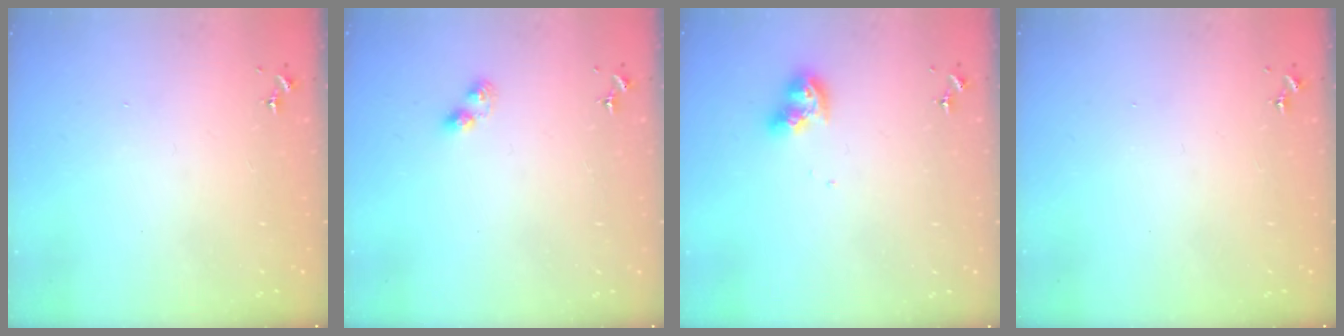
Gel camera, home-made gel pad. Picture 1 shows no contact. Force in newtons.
{"total": 3.5, "press": 3.5, "slide": 0.5}
{"total": 9.0, "press": 9.0, "slide": 1.0}
{"total": 0.0}